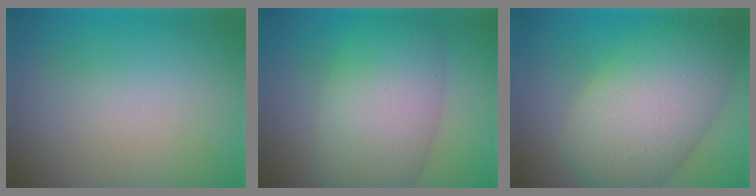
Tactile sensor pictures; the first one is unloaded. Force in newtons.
{"total": 8.1, "press": 8.1, "slide": 0.3}
{"total": 9.9, "press": 9.9, "slide": 0.4}